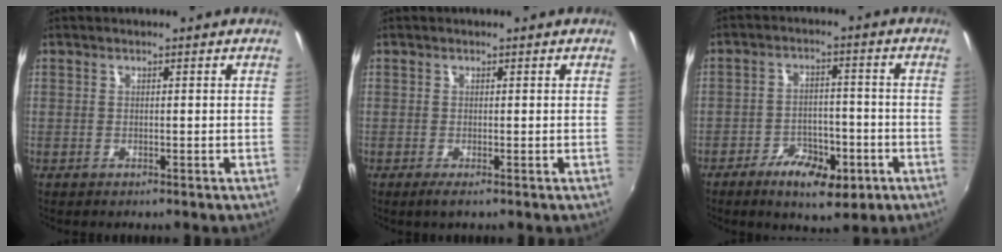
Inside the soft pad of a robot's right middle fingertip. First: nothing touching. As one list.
[{"total": 1.3, "force": [-0.6, -0.1, 1.1], "torque": [-0.023, -0.007, -0.012]}, {"total": 9.8, "force": [-5.6, 4.3, 6.8], "torque": [-0.138, 0.000, -0.081]}]